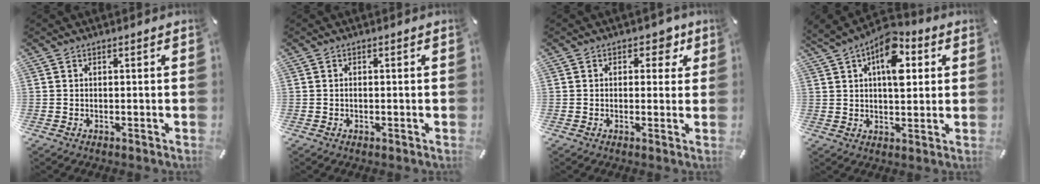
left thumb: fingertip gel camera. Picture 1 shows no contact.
{"total": 0.7, "force": [-0.1, 0.5, 0.5], "torque": [-0.012, -0.001, -0.003]}
{"total": 4.8, "force": [1.9, 3.2, 3.1], "torque": [-0.020, -0.004, 0.021]}
{"total": 11.7, "force": [4.6, 6.6, 8.4], "torque": [-0.120, -0.012, 0.080]}